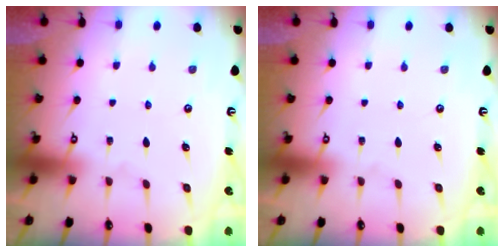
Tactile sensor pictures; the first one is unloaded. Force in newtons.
{"total": 0.0}